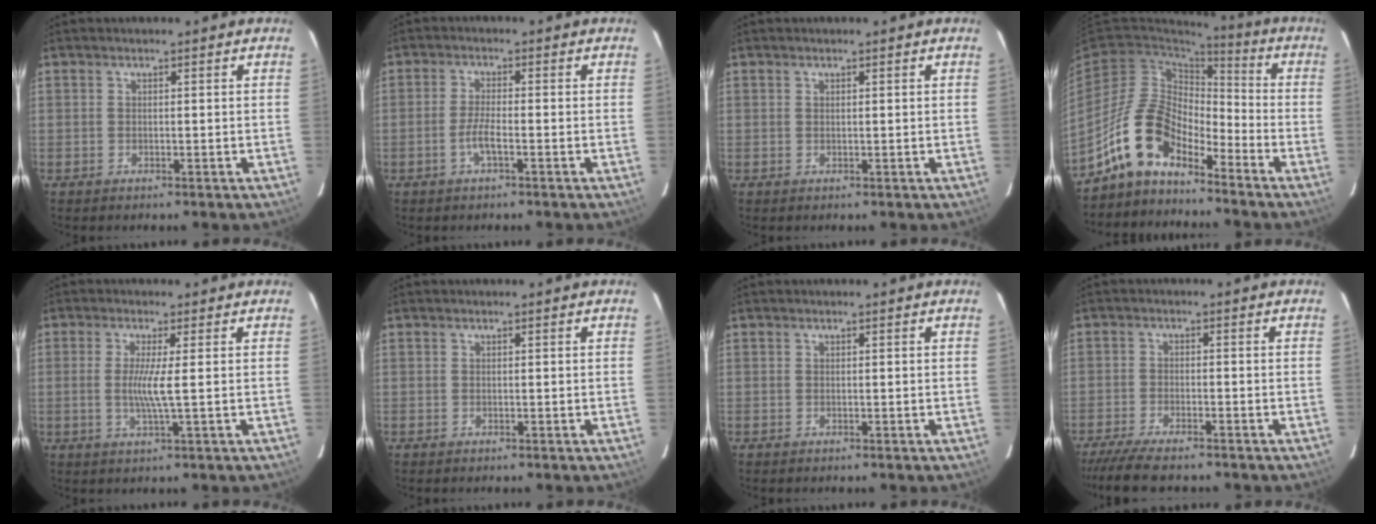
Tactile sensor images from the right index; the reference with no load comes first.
{"total": 3.4, "force": [-1.6, 0.4, 3.0], "torque": [-0.065, 0.000, -0.032]}
{"total": 0.0}
{"total": 12.6, "force": [-9.1, 5.6, 6.7], "torque": [-0.129, 0.018, -0.184]}
{"total": 4.4, "force": [0.0, -0.6, 4.3], "torque": [-0.087, -0.008, -0.005]}
{"total": 0.0}
{"total": 0.0}
{"total": 8.7, "force": [-7.5, 1.5, 4.2], "torque": [-0.105, -0.029, -0.133]}